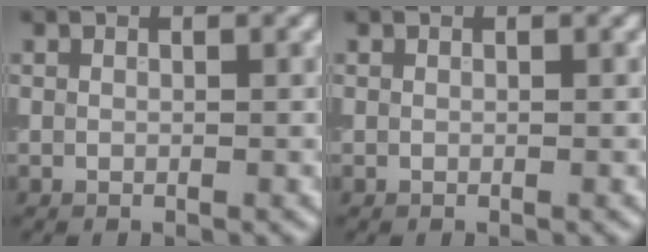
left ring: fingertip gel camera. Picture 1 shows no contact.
{"total": 0.0}